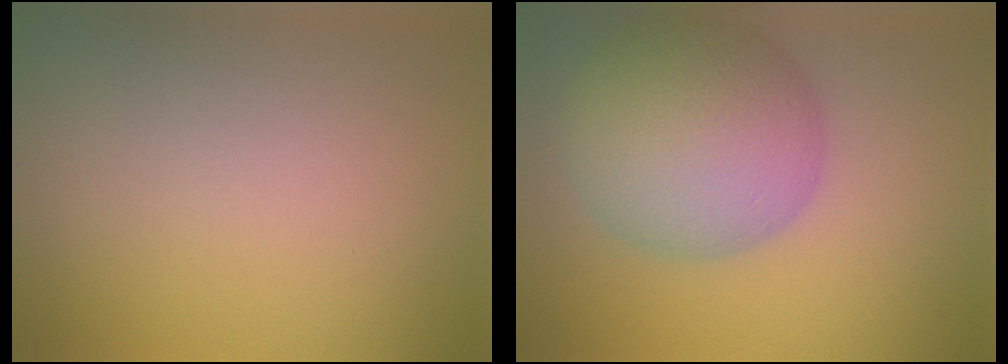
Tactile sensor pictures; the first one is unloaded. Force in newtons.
{"total": 9.5, "press": 9.5, "slide": 0.5}